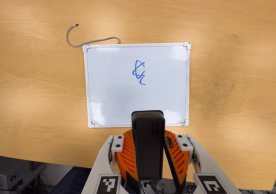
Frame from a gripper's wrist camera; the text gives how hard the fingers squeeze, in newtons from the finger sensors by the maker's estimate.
{"total": 9.3, "left": 9.2, "right": 9.4}